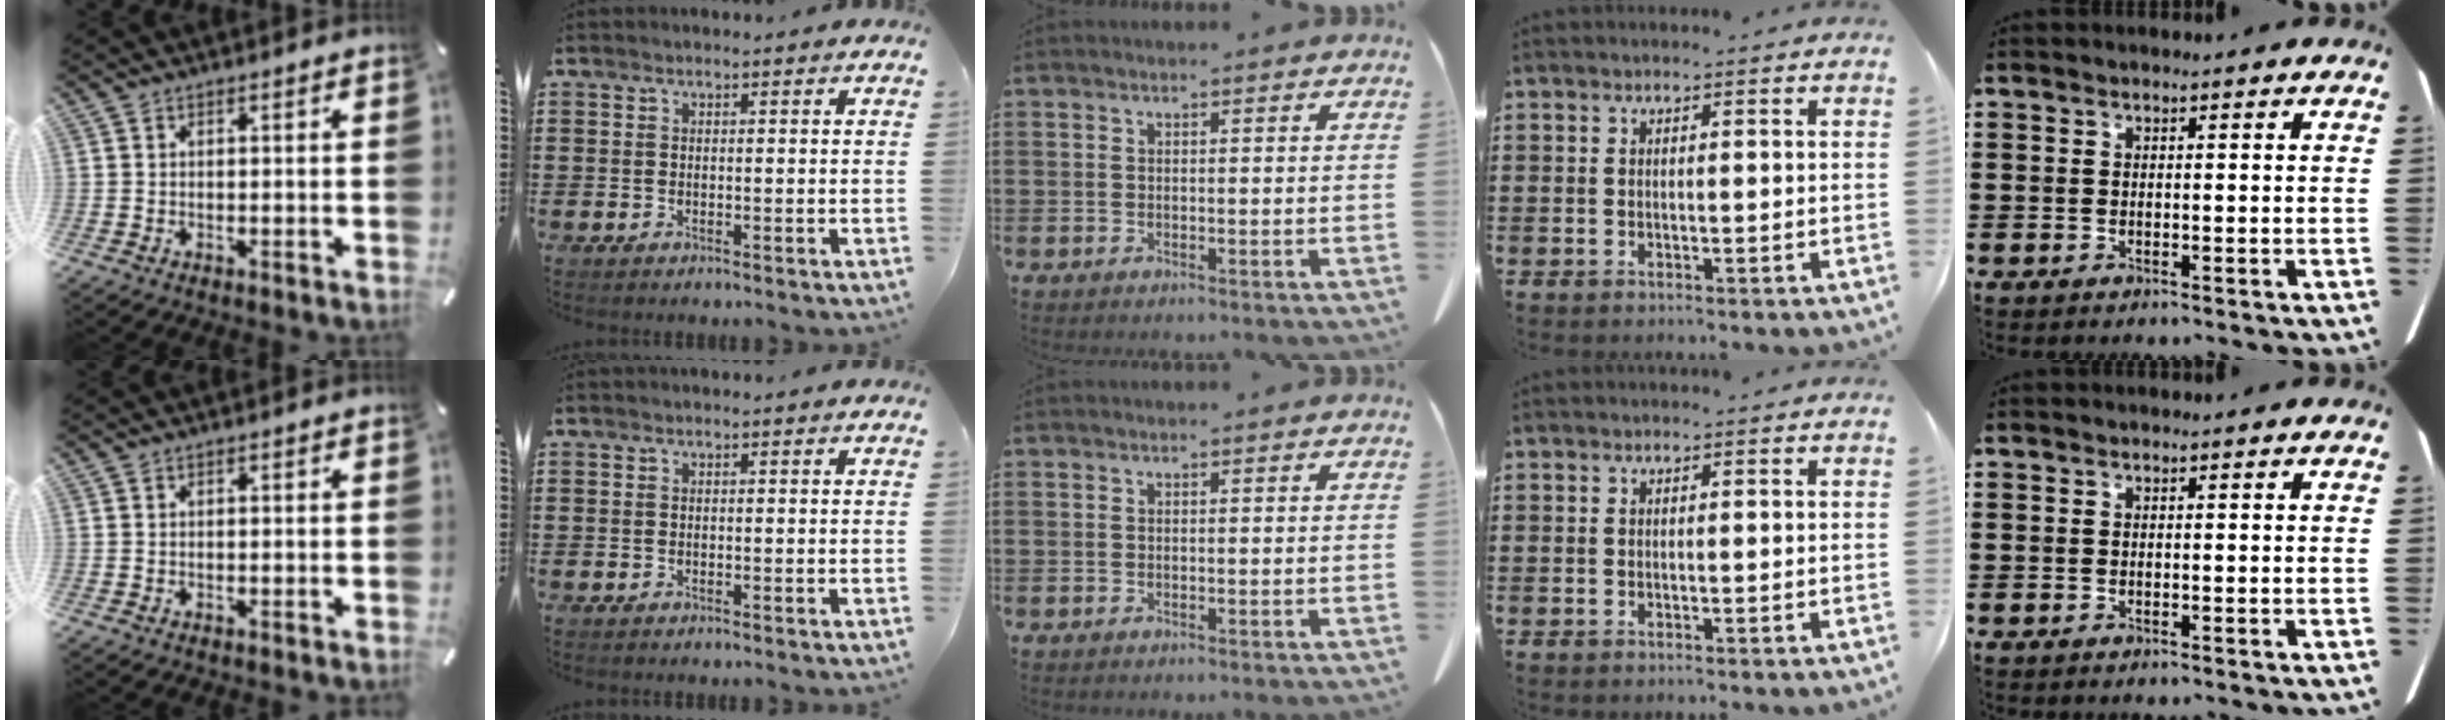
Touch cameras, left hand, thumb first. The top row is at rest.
{}